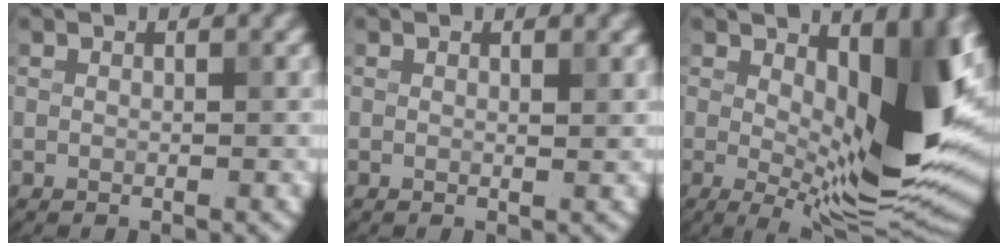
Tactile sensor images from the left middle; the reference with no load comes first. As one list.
[{"total": 0.5, "force": [0.4, 0.0, 0.4], "torque": [-0.004, 0.000, 0.004]}, {"total": 12.1, "force": [1.9, 4.0, 11.3], "torque": [-0.153, -0.018, 0.032]}]